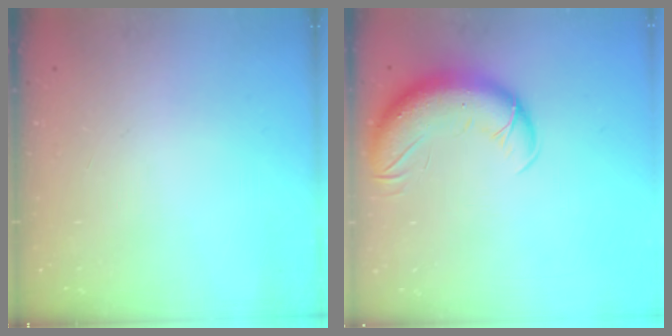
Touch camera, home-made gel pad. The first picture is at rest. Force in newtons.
{"total": 12.3, "press": 11.9, "slide": 3.0}